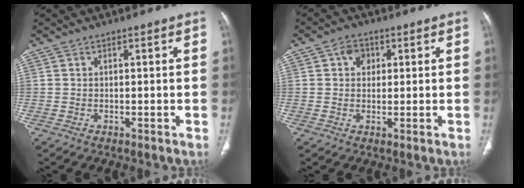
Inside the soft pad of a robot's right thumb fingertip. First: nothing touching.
{"total": 3.8, "force": [1.2, 3.1, 1.9], "torque": [-0.007, 0.001, 0.017]}